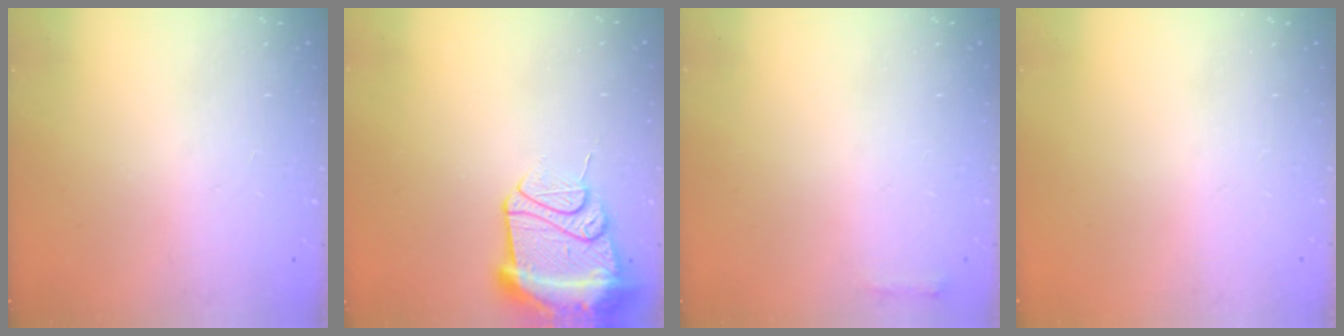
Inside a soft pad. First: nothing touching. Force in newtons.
{"total": 15.3, "press": 15.2, "slide": 1.8}
{"total": 2.3, "press": 2.3, "slide": 0.5}
{"total": 0.0}